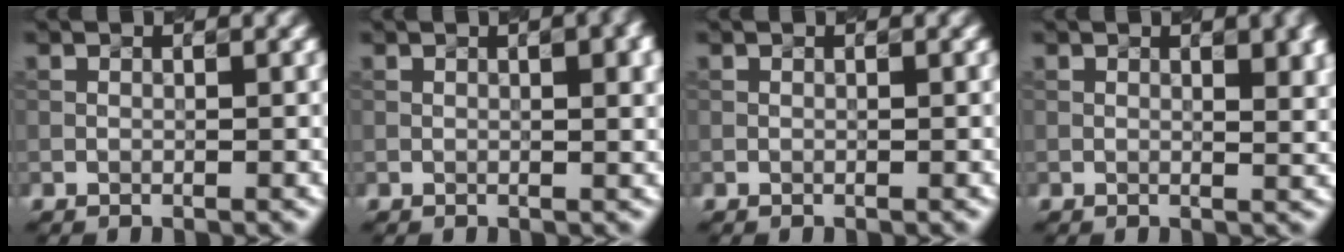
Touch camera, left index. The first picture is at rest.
{"total": 4.3, "force": [1.2, 1.7, 3.8], "torque": [-0.029, 0.017, 0.010]}
{"total": 0.0}
{"total": 4.9, "force": [1.7, 2.1, 4.1], "torque": [-0.027, 0.013, 0.028]}